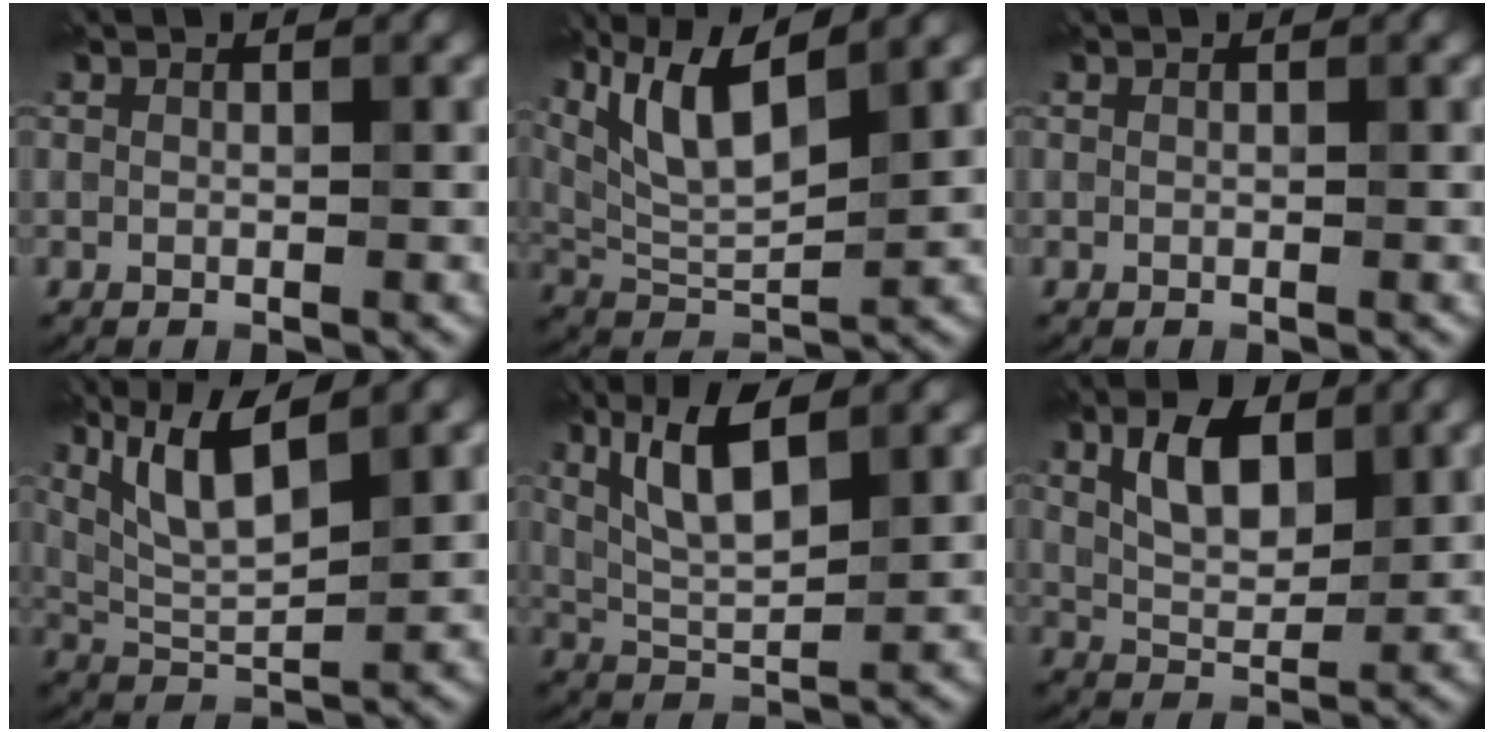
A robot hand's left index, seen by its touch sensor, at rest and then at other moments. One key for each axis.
{"total": 7.4, "fx": 4.3, "fy": 2.0, "fz": 5.7, "tx": -0.117, "ty": 0.009, "tz": 0.087}
{"total": 0.0}
{"total": 5.9, "fx": 3.3, "fy": 1.4, "fz": 4.7, "tx": -0.098, "ty": 0.005, "tz": 0.068}
{"total": 6.1, "fx": 2.9, "fy": 2.0, "fz": 5.0, "tx": -0.100, "ty": 0.009, "tz": 0.055}
{"total": 4.9, "fx": 2.2, "fy": 2.5, "fz": 3.6, "tx": -0.067, "ty": 0.009, "tz": 0.038}